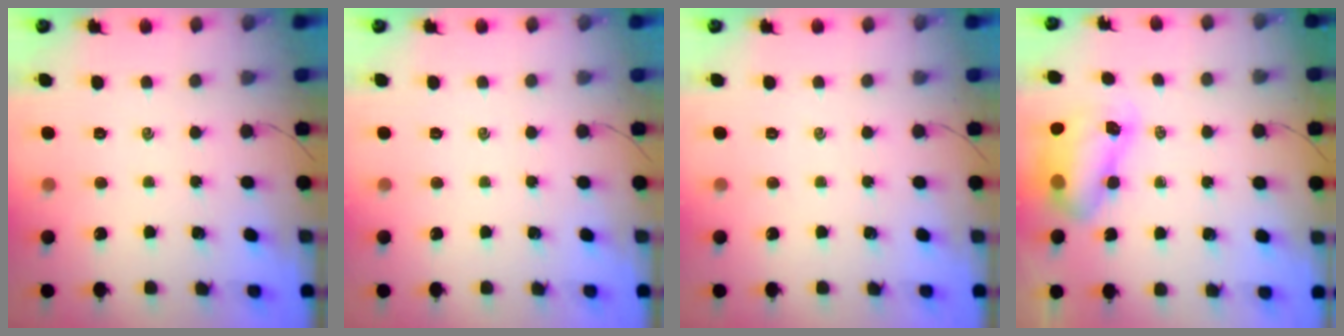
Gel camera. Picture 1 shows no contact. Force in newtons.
{"total": 0.0}
{"total": 0.0}
{"total": 8.5, "press": 8.2, "slide": 2.1}